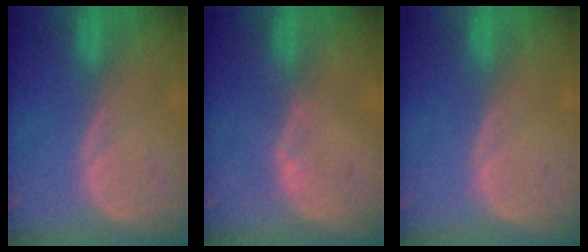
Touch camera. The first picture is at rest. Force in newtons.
{"total": 0.6, "press": 0.5, "slide": 0.2}
{"total": 0.0}